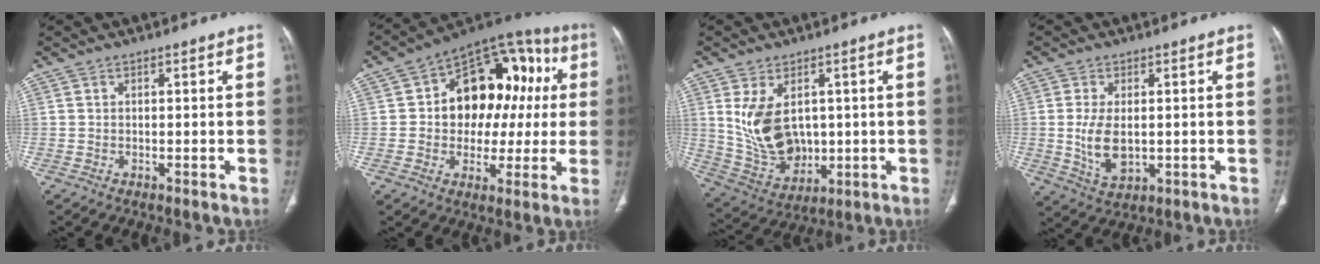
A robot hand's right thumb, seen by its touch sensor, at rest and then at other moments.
{"total": 20.5, "force": [2.5, 14.2, 14.6], "torque": [-0.136, 0.043, 0.035]}
{"total": 12.3, "force": [2.1, 8.3, 8.8], "torque": [-0.138, -0.013, 0.067]}
{"total": 7.3, "force": [-0.2, 4.1, 6.1], "torque": [-0.115, -0.013, 0.006]}